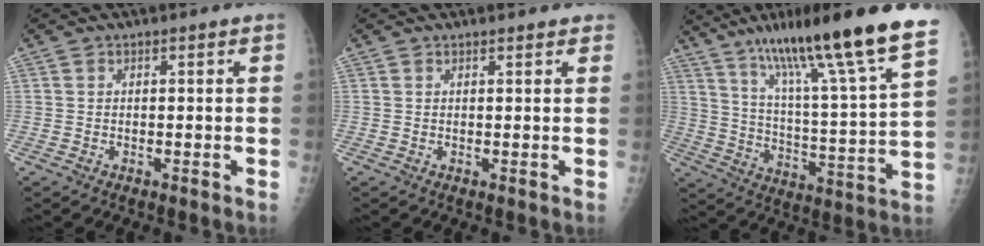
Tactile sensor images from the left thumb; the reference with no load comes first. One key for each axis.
{"total": 1.6, "fx": 1.4, "fy": 0.6, "fz": 0.5, "tx": 0.006, "ty": -0.001, "tz": 0.014}
{"total": 25.0, "fx": 17.0, "fy": 2.1, "fz": 18.2, "tx": -0.277, "ty": -0.049, "tz": 0.270}